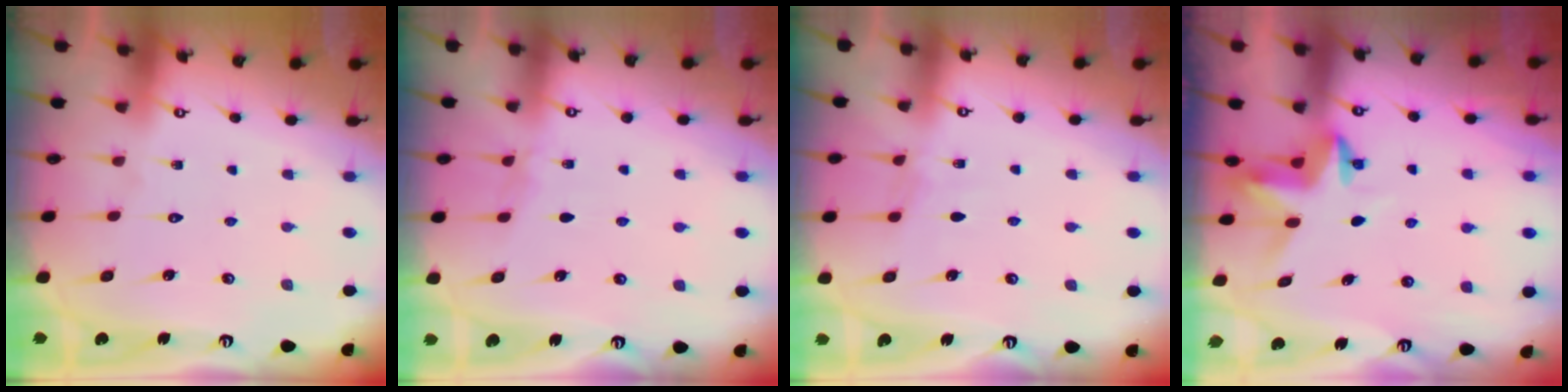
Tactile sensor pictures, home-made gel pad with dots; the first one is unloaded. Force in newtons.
{"total": 2.8, "press": 2.6, "slide": 0.9}
{"total": 4.0, "press": 4.0, "slide": 0.5}
{"total": 3.9, "press": 3.9, "slide": 0.3}